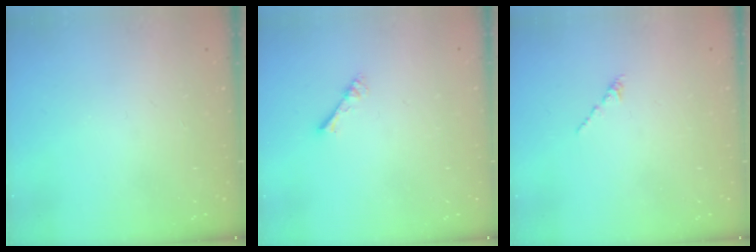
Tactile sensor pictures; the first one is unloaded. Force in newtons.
{"total": 2.4, "press": 2.4, "slide": 0.2}
{"total": 0.6, "press": 0.5, "slide": 0.3}